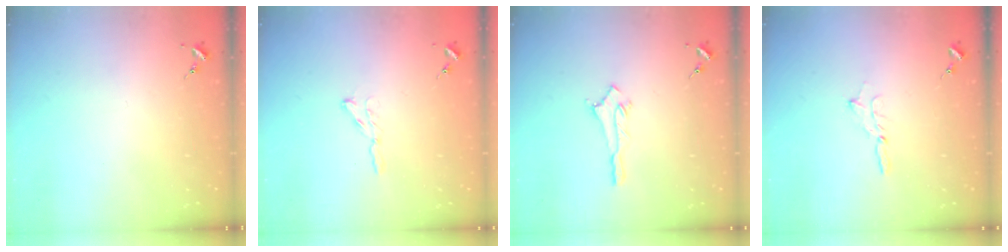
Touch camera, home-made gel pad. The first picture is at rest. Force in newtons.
{"total": 3.9, "press": 3.8, "slide": 0.5}
{"total": 2.8, "press": 2.8, "slide": 0.3}
{"total": 2.3, "press": 2.3, "slide": 0.2}